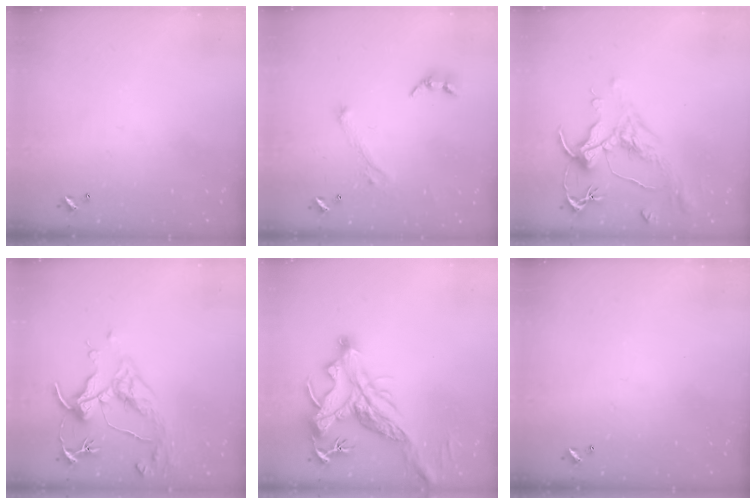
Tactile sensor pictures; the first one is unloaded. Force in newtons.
{"total": 2.9, "press": 2.8, "slide": 0.8}
{"total": 1.6, "press": 0.7, "slide": 1.4}
{"total": 4.6, "press": 4.5, "slide": 1.0}
{"total": 4.7, "press": 4.5, "slide": 1.2}
{"total": 0.0}